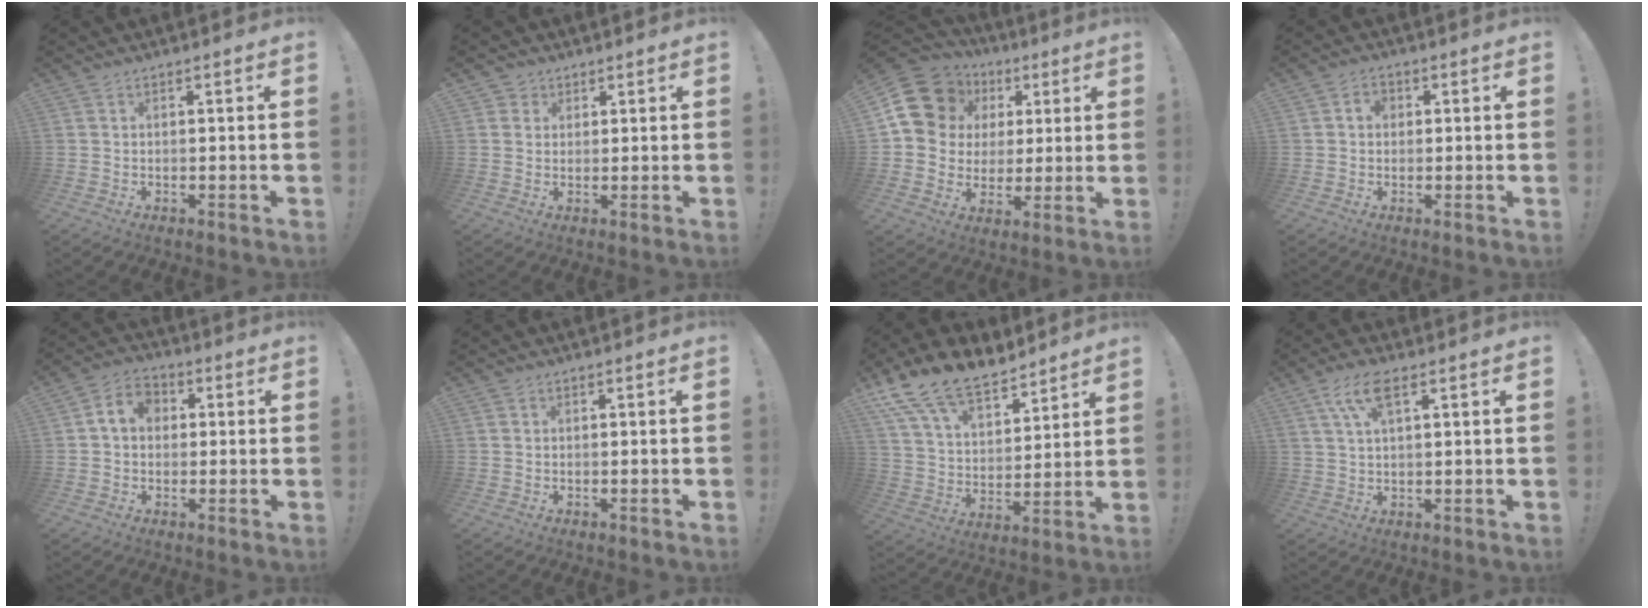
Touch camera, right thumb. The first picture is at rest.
{"total": 2.6, "force": [1.4, 2.2, 0.3], "torque": [-0.001, -0.008, 0.026]}
{"total": 16.6, "force": [6.3, 13.6, 7.0], "torque": [-0.110, -0.022, 0.141]}
{"total": 3.1, "force": [0.4, 2.4, 1.8], "torque": [-0.028, 0.005, 0.006]}
{"total": 7.5, "force": [1.4, 5.8, 4.5], "torque": [-0.065, 0.009, 0.027]}
{"total": 0.0}
{"total": 16.1, "force": [12.5, 7.3, 6.9], "torque": [-0.138, -0.089, 0.235]}
{"total": 7.4, "force": [3.5, 2.5, 6.1], "torque": [-0.125, 0.005, 0.066]}